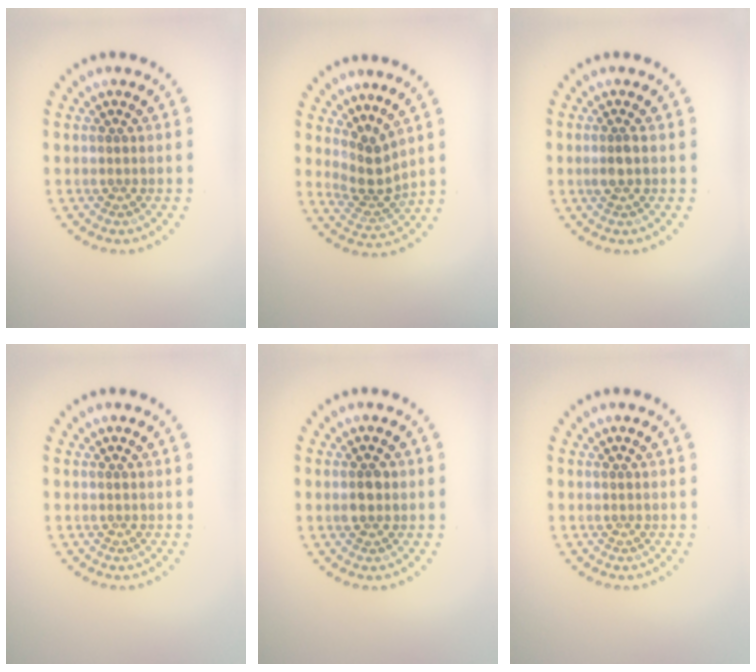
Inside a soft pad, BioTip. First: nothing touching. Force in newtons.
{"total": 2.9, "press": 2.0, "slide": 2.1}
{"total": 1.4, "press": 1.2, "slide": 0.7}
{"total": 0.0}
{"total": 1.4, "press": 1.4, "slide": 0.2}
{"total": 0.0}